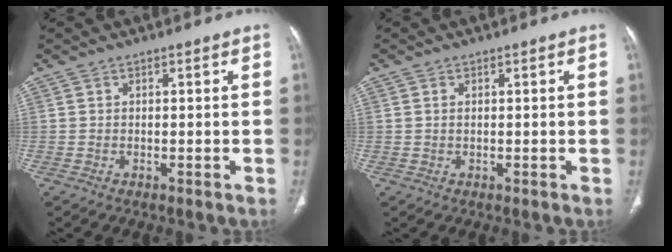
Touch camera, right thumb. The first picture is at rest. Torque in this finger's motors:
{"motor_torque": [-0.34, -0.03, -0.56, 0.22, 0.07]}